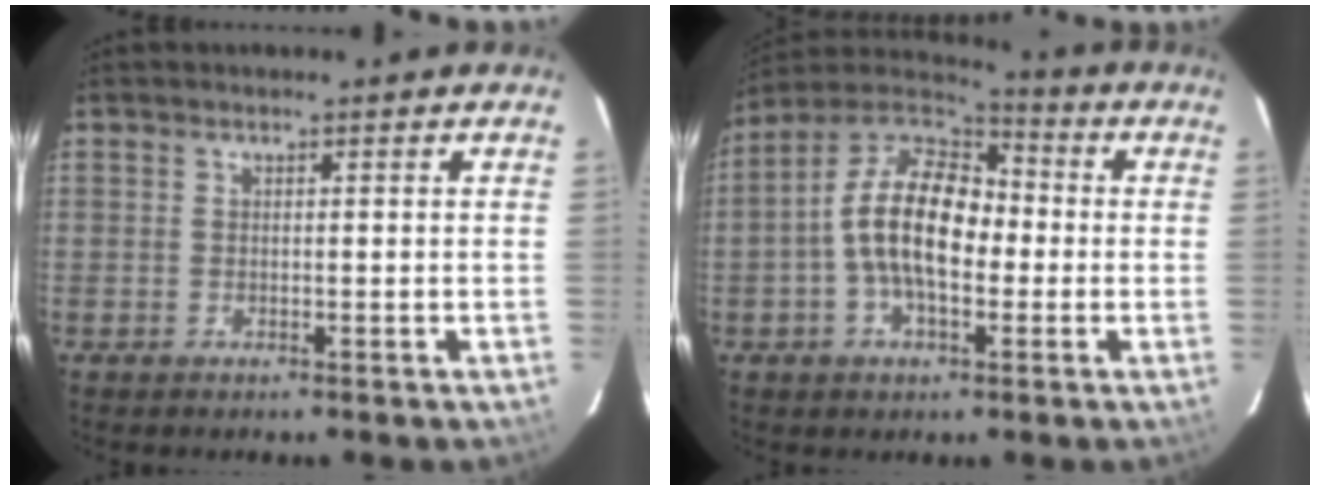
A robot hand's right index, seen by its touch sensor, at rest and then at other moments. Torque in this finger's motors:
{"motor_torque": [1.51, 0.15, 1.05, 0.21]}